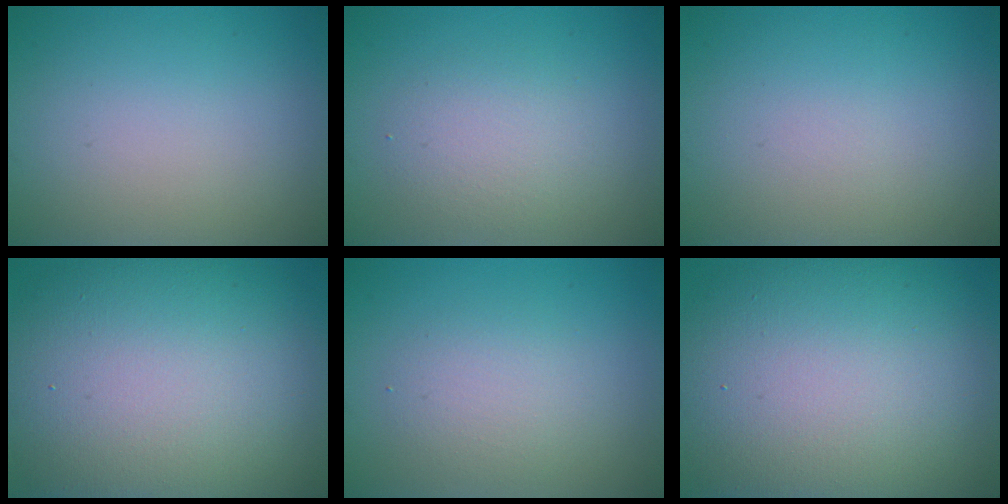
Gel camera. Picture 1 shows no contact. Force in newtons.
{"total": 2.7, "press": 2.7, "slide": 0.1}
{"total": 0.0}
{"total": 15.8, "press": 15.8, "slide": 1.3}
{"total": 2.4, "press": 2.4, "slide": 0.0}
{"total": 15.8, "press": 15.8, "slide": 1.3}